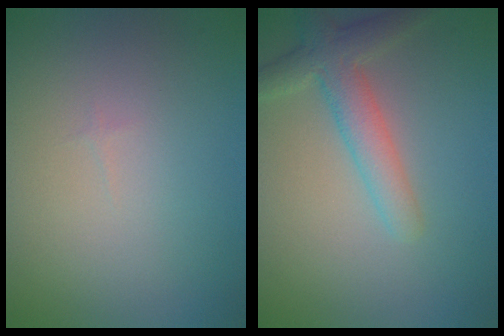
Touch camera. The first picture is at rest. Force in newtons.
{"total": 3.4, "press": 3.4, "slide": 0.3}